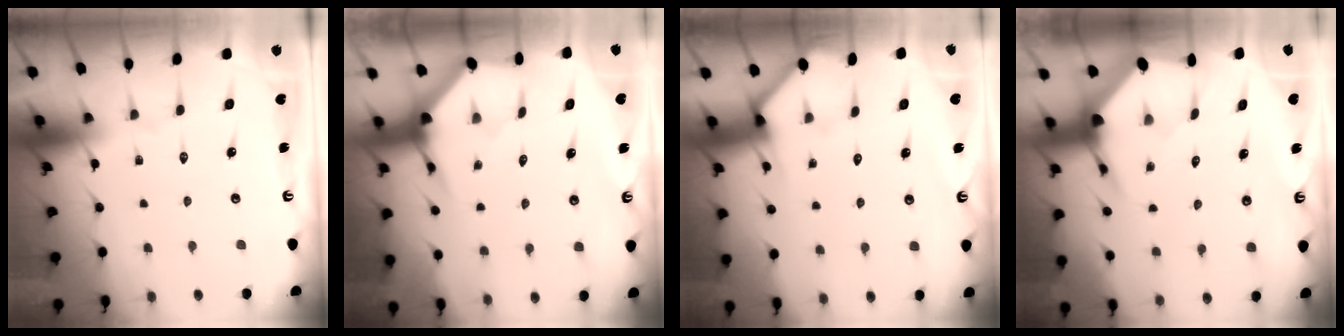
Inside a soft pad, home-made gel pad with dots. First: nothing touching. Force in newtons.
{"total": 3.9, "press": 3.9, "slide": 0.5}
{"total": 2.6, "press": 2.6, "slide": 0.2}
{"total": 3.8, "press": 3.8, "slide": 0.5}